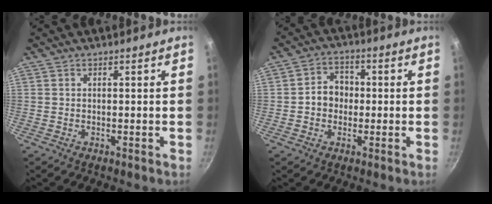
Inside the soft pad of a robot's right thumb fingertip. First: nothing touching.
{"total": 5.9, "force": [-0.5, 5.0, 3.1], "torque": [-0.017, 0.016, -0.016]}